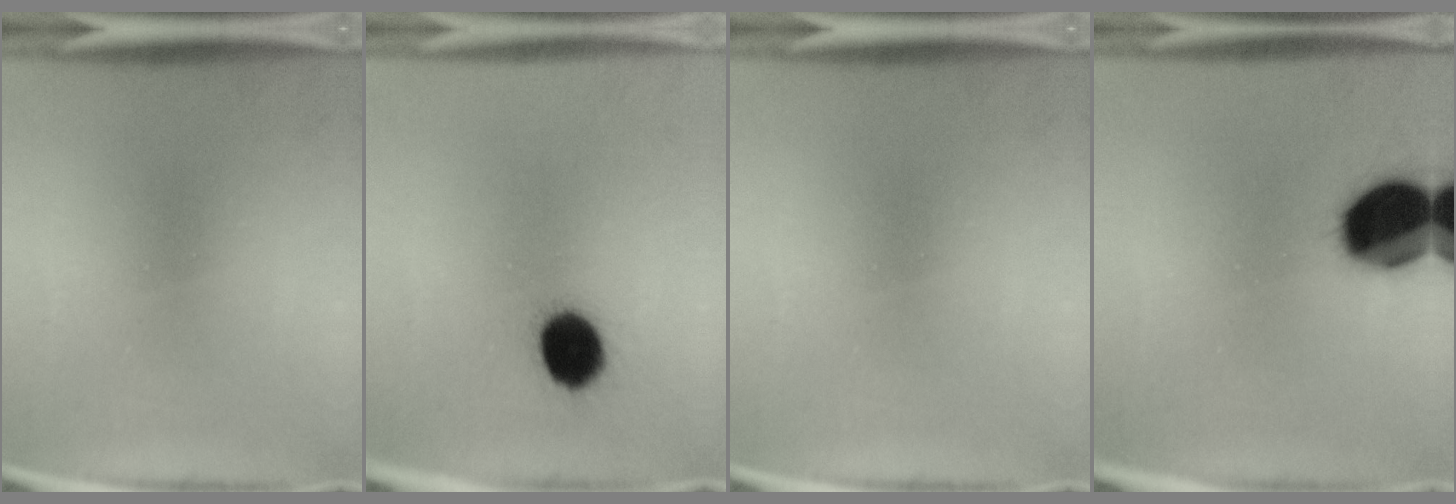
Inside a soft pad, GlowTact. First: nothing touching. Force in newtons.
{"total": 9.8}
{"total": 0.0}
{"total": 18.3}